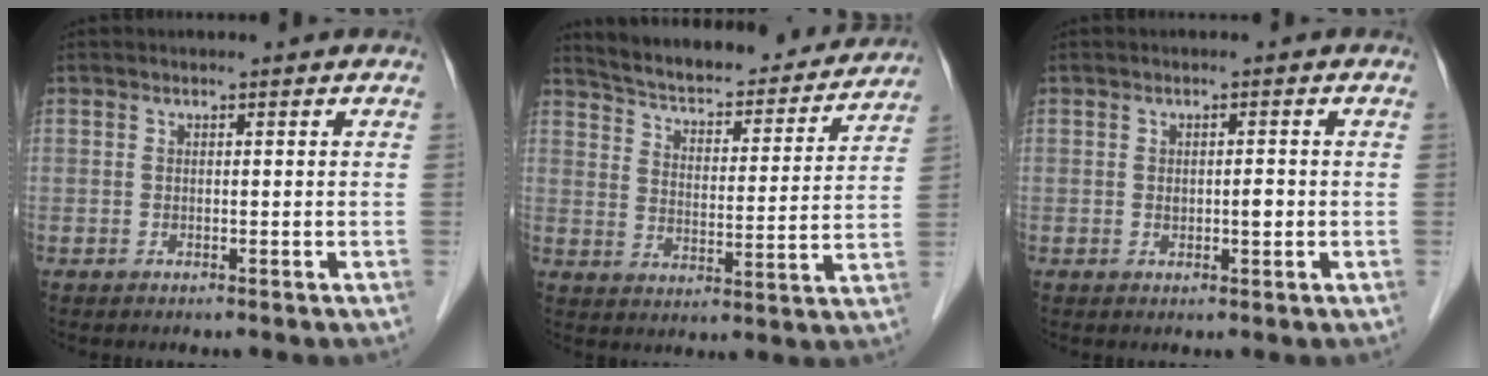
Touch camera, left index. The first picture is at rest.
{"total": 21.8, "force": [20.2, 4.9, 6.7], "torque": [-0.100, -0.010, 0.268]}
{"total": 1.6, "force": [-0.1, 0.7, 1.5], "torque": [-0.024, 0.000, 0.000]}